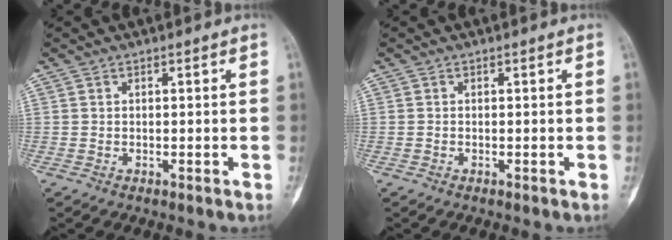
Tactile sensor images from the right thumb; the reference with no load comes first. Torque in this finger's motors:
{"motor_torque": [-0.26, 0.02, -0.14, -0.25, -0.04]}